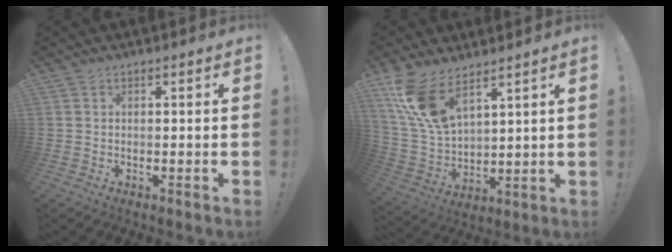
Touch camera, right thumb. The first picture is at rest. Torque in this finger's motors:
{"motor_torque": [0.12, 0.50, 1.15, 0.78, 0.11]}